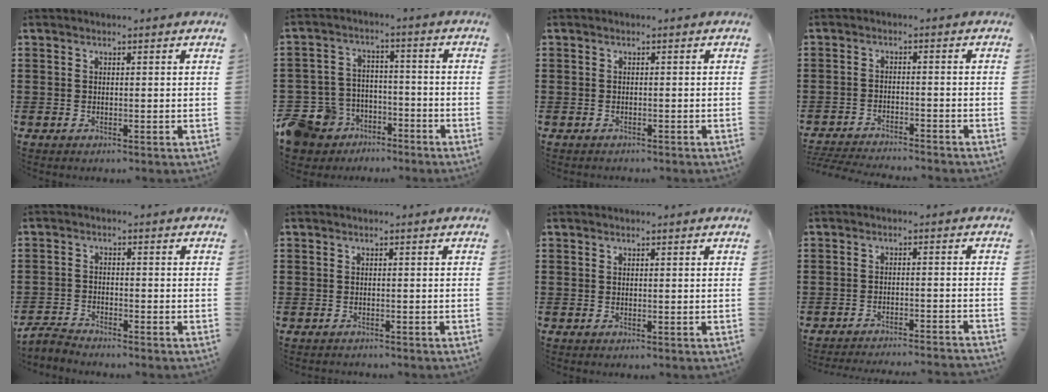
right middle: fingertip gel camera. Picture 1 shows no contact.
{"total": 8.9, "force": [-6.8, 5.6, 1.5], "torque": [-0.071, 0.024, -0.134]}
{"total": 0.7, "force": [-0.5, 0.4, -0.1], "torque": [0.001, 0.004, -0.013]}
{"total": 3.5, "force": [-3.5, 0.0, 0.4], "torque": [-0.014, -0.004, -0.076]}
{"total": 2.7, "force": [-2.7, 0.3, 0.4], "torque": [-0.025, -0.001, -0.061]}
{"total": 0.9, "force": [-0.8, 0.3, -0.2], "torque": [0.002, 0.003, -0.019]}
{"total": 0.0}
{"total": 2.9, "force": [-2.9, -0.4, 0.3], "torque": [-0.007, 0.001, -0.061]}